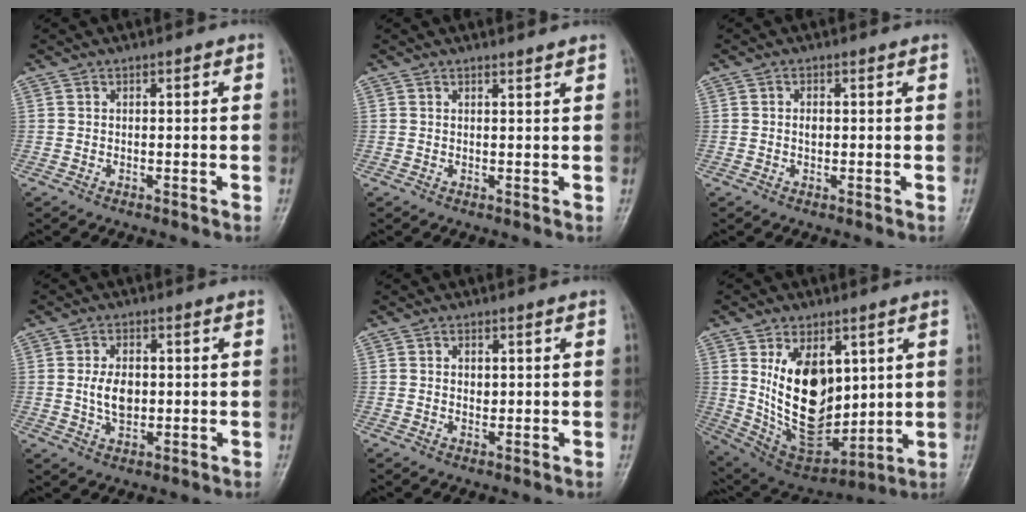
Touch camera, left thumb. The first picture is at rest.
{"total": 1.1, "force": [1.0, -0.3, 0.1], "torque": [-0.007, -0.011, 0.017]}
{"total": 1.2, "force": [0.2, 0.7, 1.0], "torque": [-0.014, 0.001, 0.003]}
{"total": 5.5, "force": [0.4, 3.3, 4.4], "torque": [-0.076, -0.001, 0.011]}
{"total": 1.7, "force": [0.6, 1.0, 1.2], "torque": [-0.015, -0.003, 0.011]}
{"total": 18.4, "force": [3.8, 11.1, 14.2], "torque": [-0.197, -0.032, 0.097]}